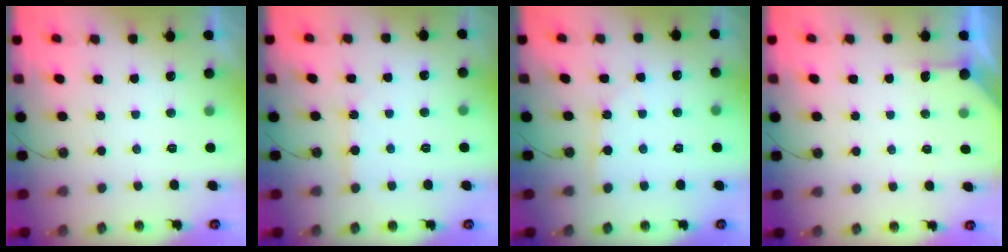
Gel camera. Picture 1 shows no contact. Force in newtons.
{"total": 4.6, "press": 4.6, "slide": 0.6}
{"total": 2.6, "press": 2.6, "slide": 0.3}
{"total": 2.6, "press": 2.6, "slide": 0.3}